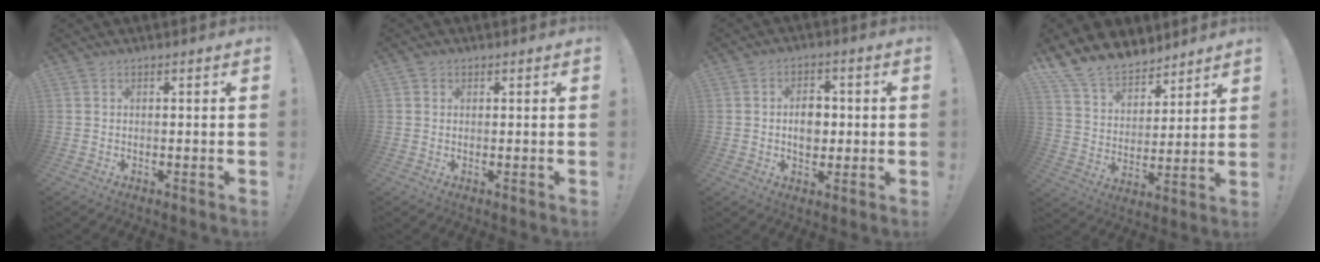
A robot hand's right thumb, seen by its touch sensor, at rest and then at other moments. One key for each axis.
{"total": 1.1, "fx": 0.5, "fy": 0.9, "fz": 0.1, "tx": 0.004, "ty": -0.002, "tz": 0.008}
{"total": 7.6, "fx": 0.0, "fy": 5.8, "fz": 4.9, "tx": -0.071, "ty": 0.005, "tz": -0.004}
{"total": 12.8, "fx": 10.9, "fy": 6.2, "fz": 2.5, "tx": -0.066, "ty": -0.090, "tz": 0.209}